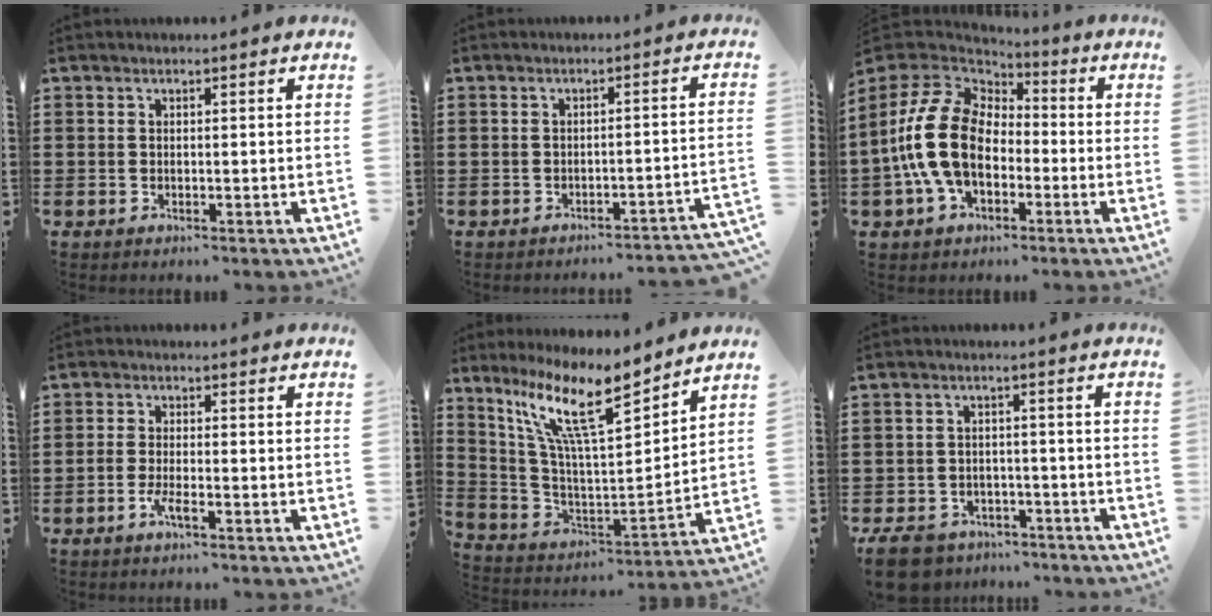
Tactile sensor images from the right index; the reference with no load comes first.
{"total": 2.2, "force": [-2.1, -0.3, 0.8], "torque": [-0.018, -0.003, -0.046]}
{"total": 15.1, "force": [-1.8, 10.0, 11.1], "torque": [-0.271, 0.015, -0.039]}
{"total": 2.6, "force": [-1.5, 0.3, 2.1], "torque": [-0.058, -0.009, -0.034]}
{"total": 13.2, "force": [9.1, 2.4, 9.3], "torque": [-0.204, -0.041, 0.158]}
{"total": 5.9, "force": [-5.4, 1.8, 1.5], "torque": [-0.047, 0.008, -0.110]}